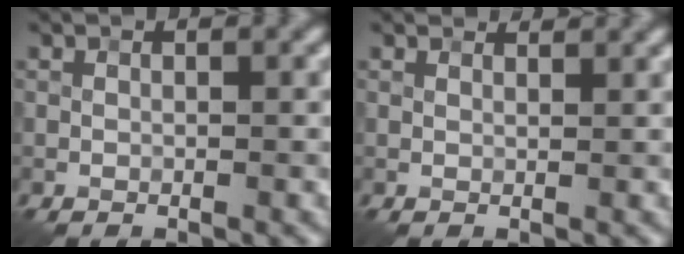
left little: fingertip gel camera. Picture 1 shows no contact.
{"total": 2.5, "force": [2.3, 0.4, 0.8], "torque": [-0.021, 0.000, 0.026]}